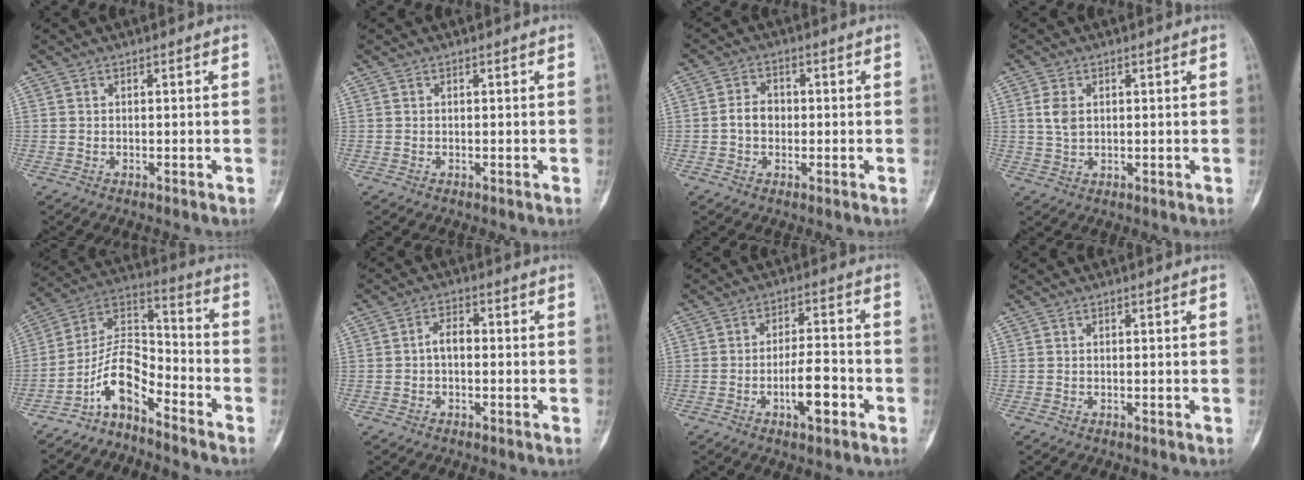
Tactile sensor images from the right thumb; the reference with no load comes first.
{"total": 0.0}
{"total": 4.1, "force": [-0.4, 3.2, 2.5], "torque": [-0.035, 0.014, -0.013]}
{"total": 3.3, "force": [0.8, 2.2, 2.4], "torque": [-0.044, -0.001, 0.018]}
{"total": 10.1, "force": [-7.0, 4.2, 6.1], "torque": [-0.103, 0.092, -0.140]}
{"total": 3.2, "force": [-0.4, 1.9, 2.5], "torque": [-0.037, 0.016, -0.013]}
{"total": 7.5, "force": [-3.0, 2.7, 6.3], "torque": [-0.096, 0.023, -0.049]}
{"total": 0.0}